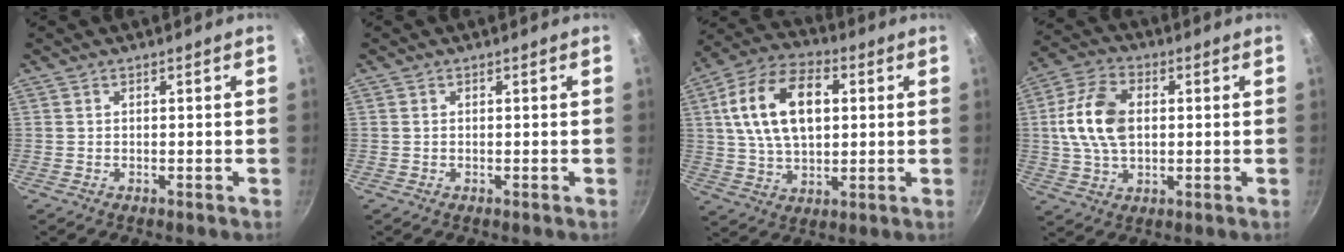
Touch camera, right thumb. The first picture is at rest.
{"total": 0.0}
{"total": 17.2, "force": [3.6, 10.3, 13.3], "torque": [-0.218, 0.011, 0.055]}
{"total": 12.6, "force": [1.3, 7.9, 9.7], "torque": [-0.175, 0.012, 0.017]}